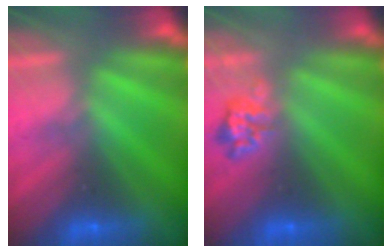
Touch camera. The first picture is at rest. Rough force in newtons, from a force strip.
{"total": 2.3}